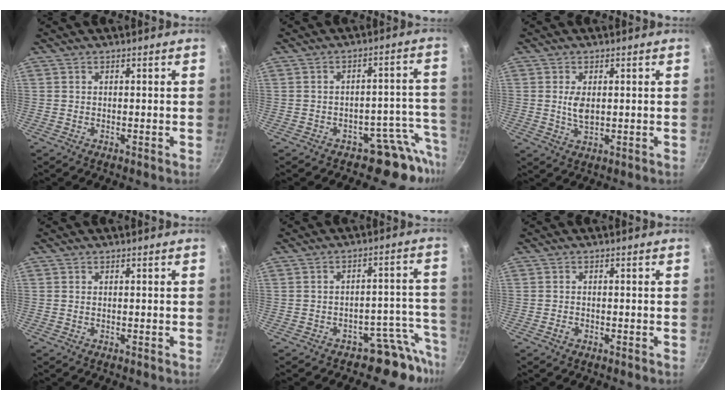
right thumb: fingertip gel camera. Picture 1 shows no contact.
{"total": 8.0, "force": [-6.1, 4.7, 2.4], "torque": [0.053, 0.070, -0.085]}
{"total": 3.0, "force": [0.4, 1.6, 2.5], "torque": [-0.045, -0.005, 0.011]}
{"total": 0.0}
{"total": 7.9, "force": [-6.7, 3.9, 1.6], "torque": [0.059, 0.084, -0.099]}
{"total": 1.2, "force": [-0.6, 0.8, 0.6], "torque": [-0.016, 0.004, -0.012]}